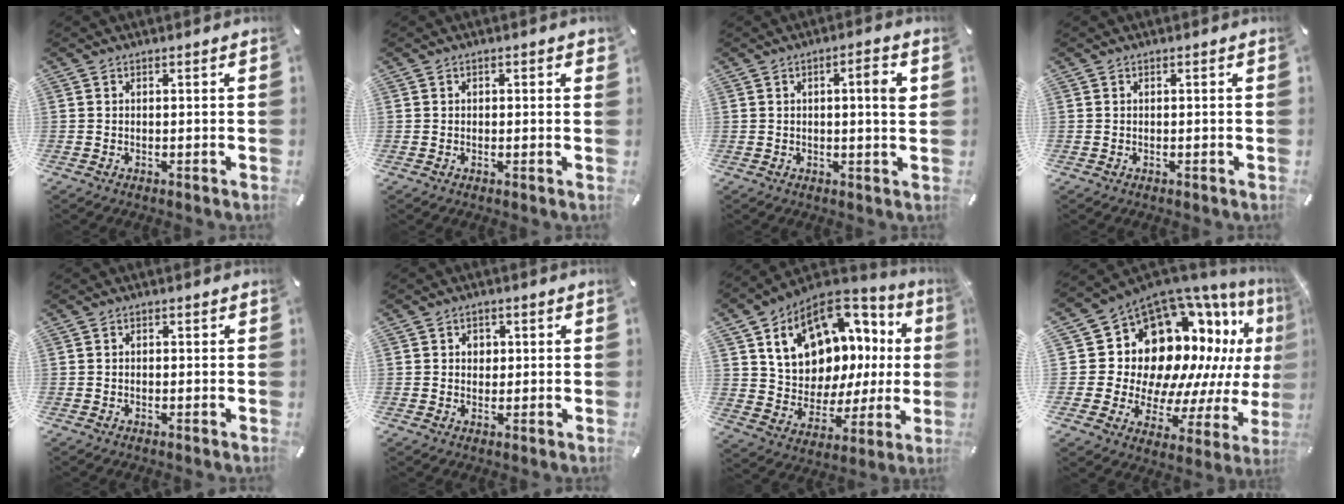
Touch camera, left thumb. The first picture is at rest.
{"total": 0.8, "force": [0.2, 0.6, 0.4], "torque": [0.000, 0.002, 0.000]}
{"total": 4.9, "force": [1.0, 0.5, 4.8], "torque": [-0.075, -0.006, 0.009]}
{"total": 0.0}
{"total": 0.6, "force": [-0.3, 0.4, 0.3], "torque": [-0.007, 0.001, -0.008]}
{"total": 2.8, "force": [0.1, 2.5, 1.1], "torque": [-0.009, 0.000, -0.004]}
{"total": 17.1, "force": [8.3, 12.0, 8.9], "torque": [-0.144, -0.062, 0.156]}
{"total": 18.8, "force": [8.3, 13.1, 10.6], "torque": [-0.168, -0.114, 0.174]}